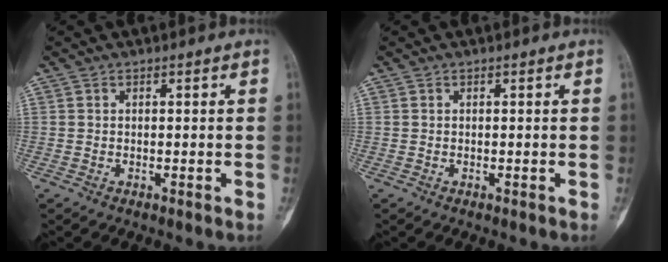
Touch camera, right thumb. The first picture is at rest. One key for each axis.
{"total": 0.0}